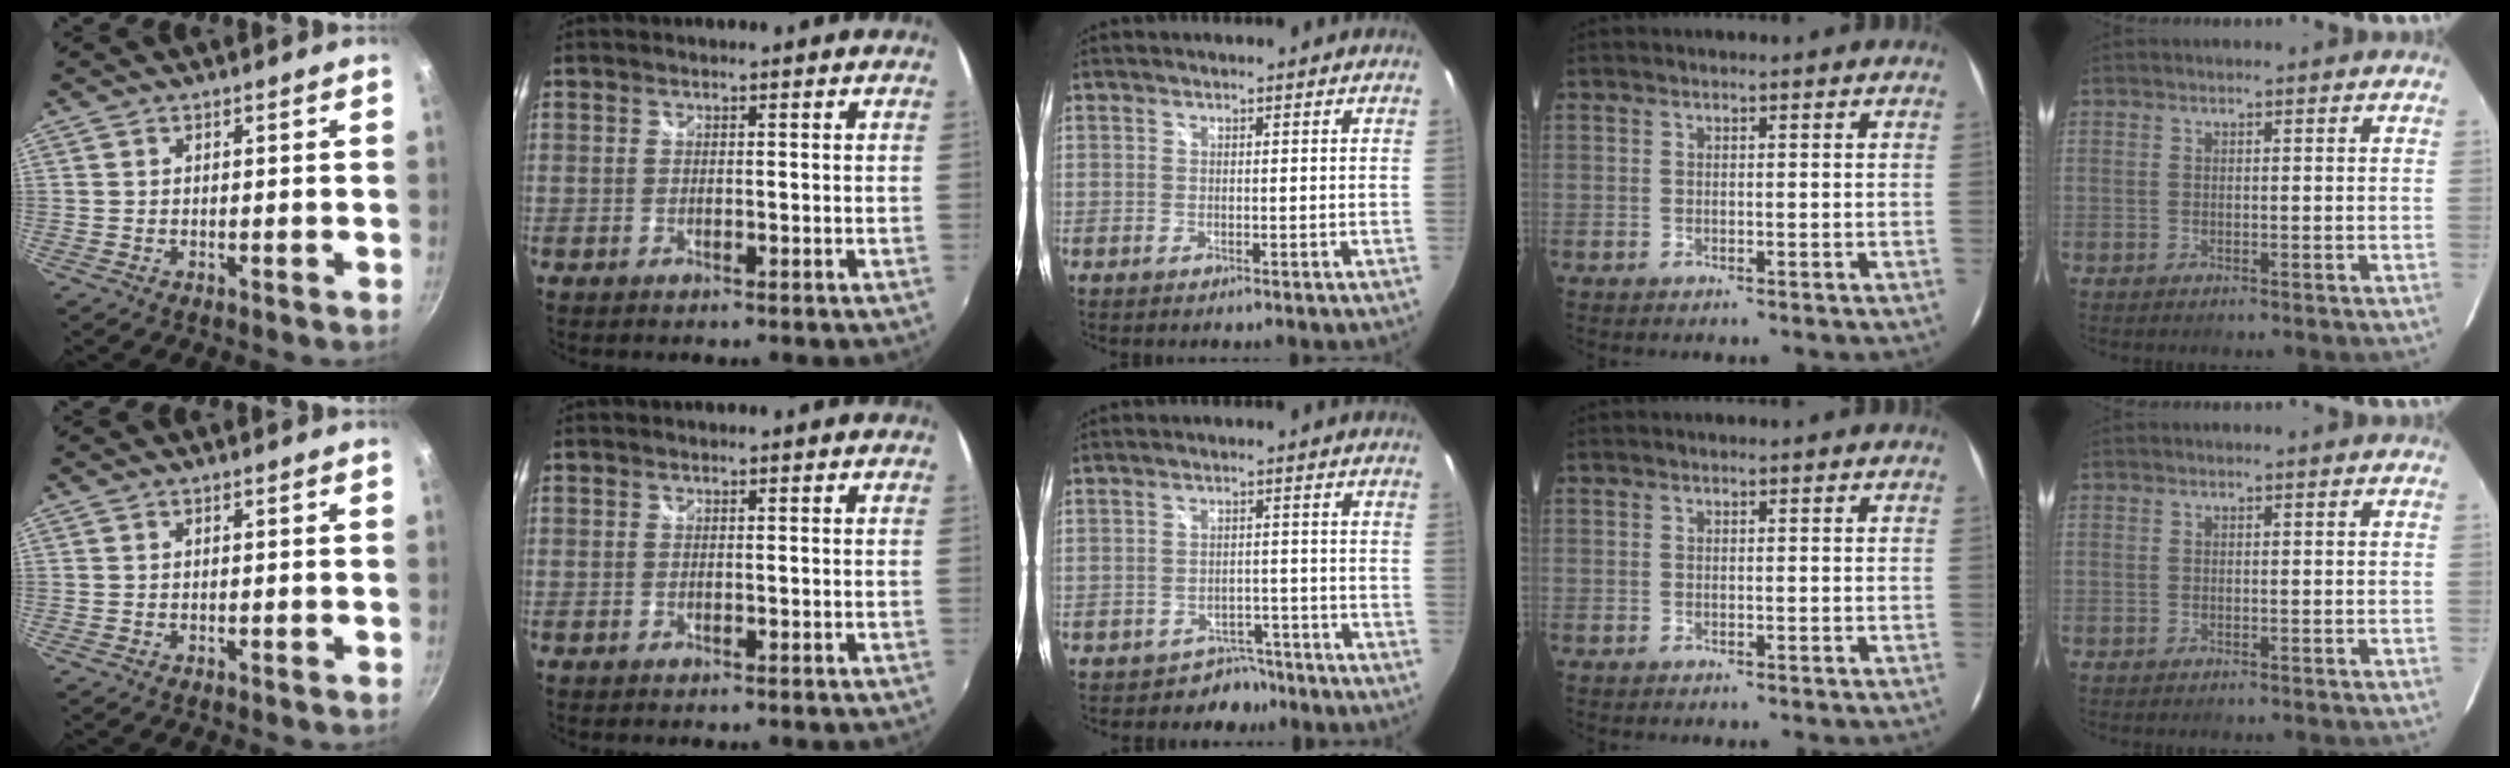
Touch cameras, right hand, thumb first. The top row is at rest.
{"middle": {"total": 5.1, "force": [-3.9, 3.2, -0.2], "torque": [0.006, 0.026, -0.055]}}